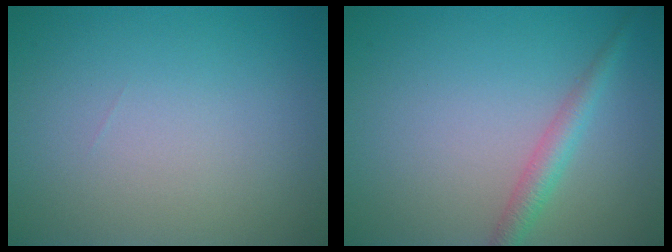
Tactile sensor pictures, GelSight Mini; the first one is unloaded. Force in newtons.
{"total": 2.2, "press": 2.2, "slide": 0.1}